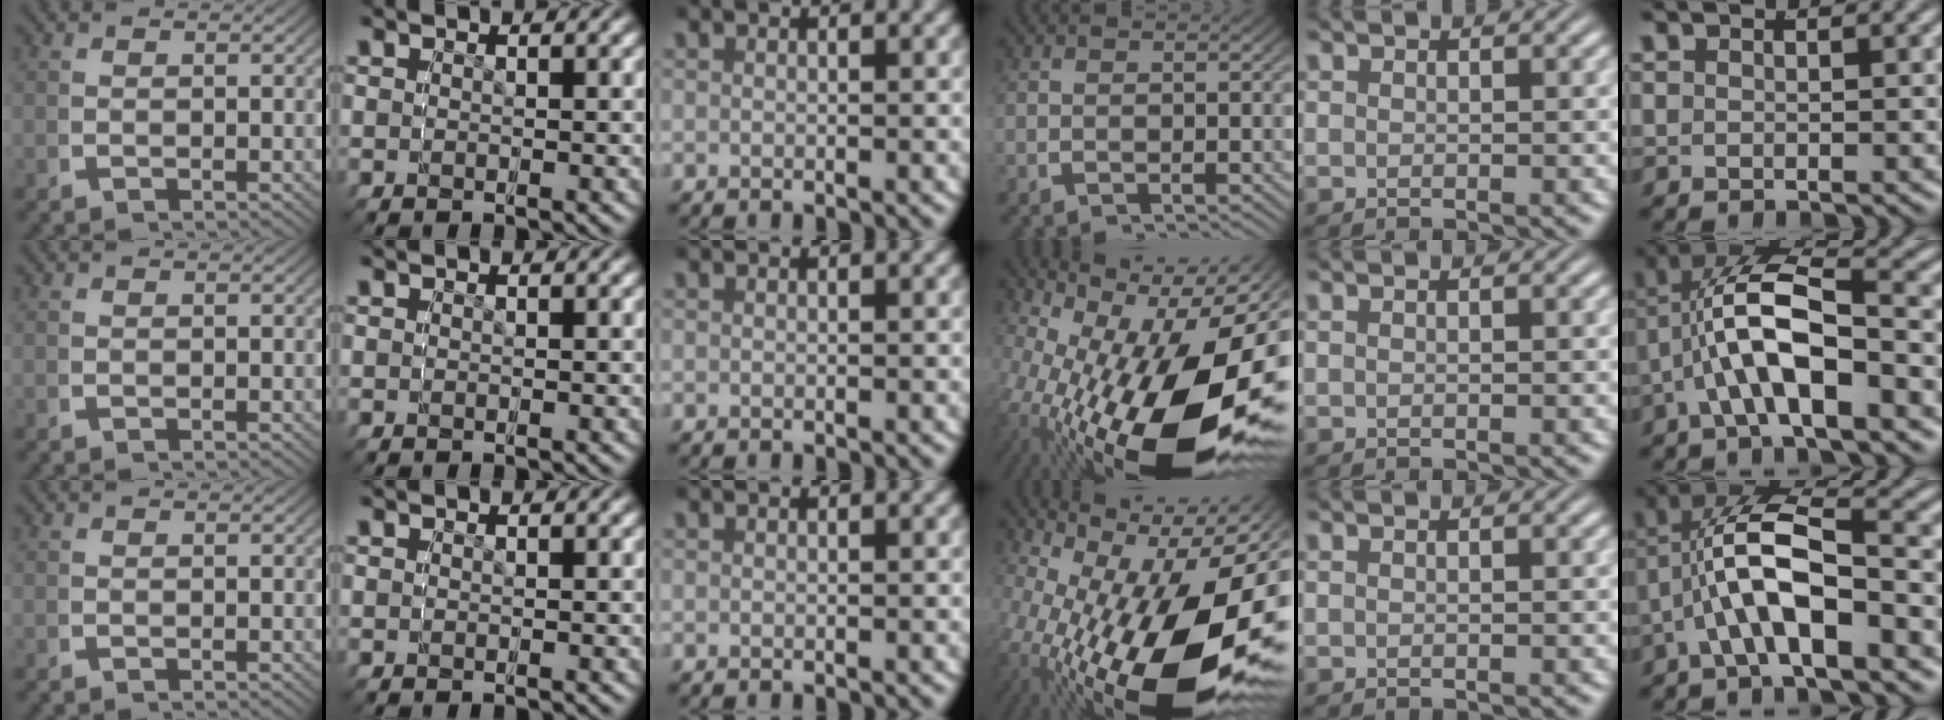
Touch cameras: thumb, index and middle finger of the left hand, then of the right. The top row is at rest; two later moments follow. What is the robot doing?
{"motion": "grasp_and_lifting", "object": "button"}